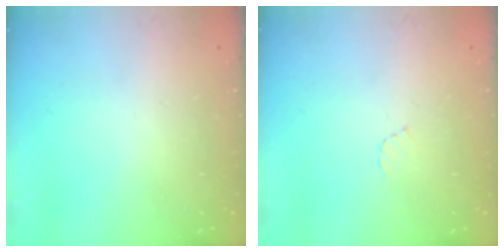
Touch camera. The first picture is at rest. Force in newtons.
{"total": 3.6, "press": 3.6, "slide": 0.3}